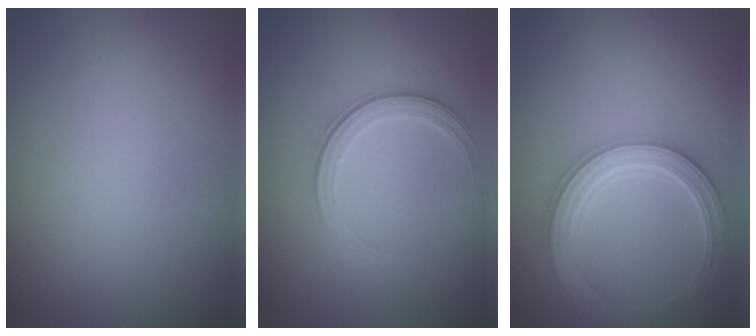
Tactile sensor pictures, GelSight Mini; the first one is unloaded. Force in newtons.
{"total": 2.1, "press": 1.5, "slide": 1.5}
{"total": 4.1, "press": 4.0, "slide": 1.1}